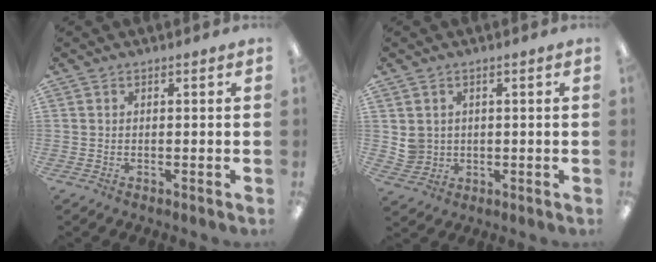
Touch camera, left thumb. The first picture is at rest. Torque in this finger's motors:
{"motor_torque": [-0.03, 0.04, 0.16, -0.18, 0.00]}